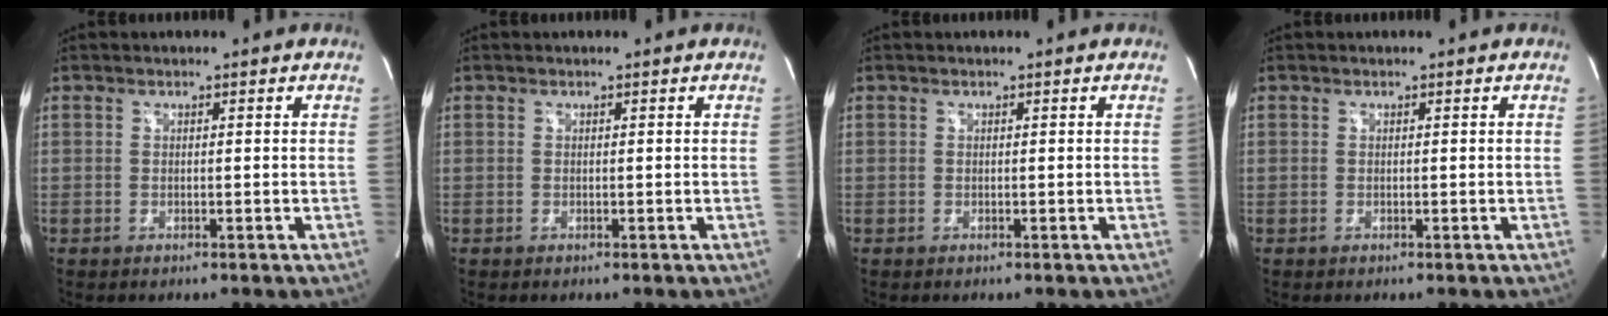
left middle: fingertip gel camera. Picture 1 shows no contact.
{"total": 0.0}
{"total": 0.0}
{"total": 0.0}